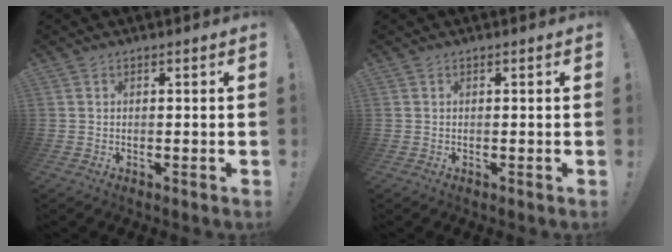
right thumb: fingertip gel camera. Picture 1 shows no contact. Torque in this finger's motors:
{"motor_torque": [-0.05, 0.06, 0.00, 0.00, 0.01]}